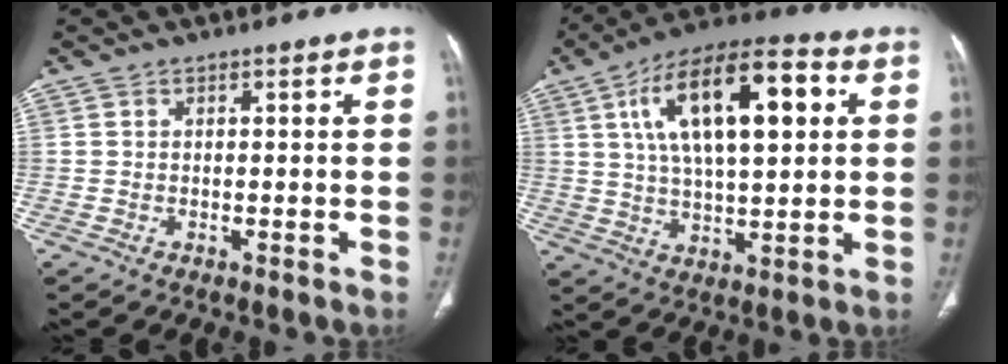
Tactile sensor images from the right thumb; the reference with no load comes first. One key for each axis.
{"total": 19.5, "fx": 5.6, "fy": 8.0, "fz": 16.8, "tx": -0.269, "ty": 0.009, "tz": 0.088}